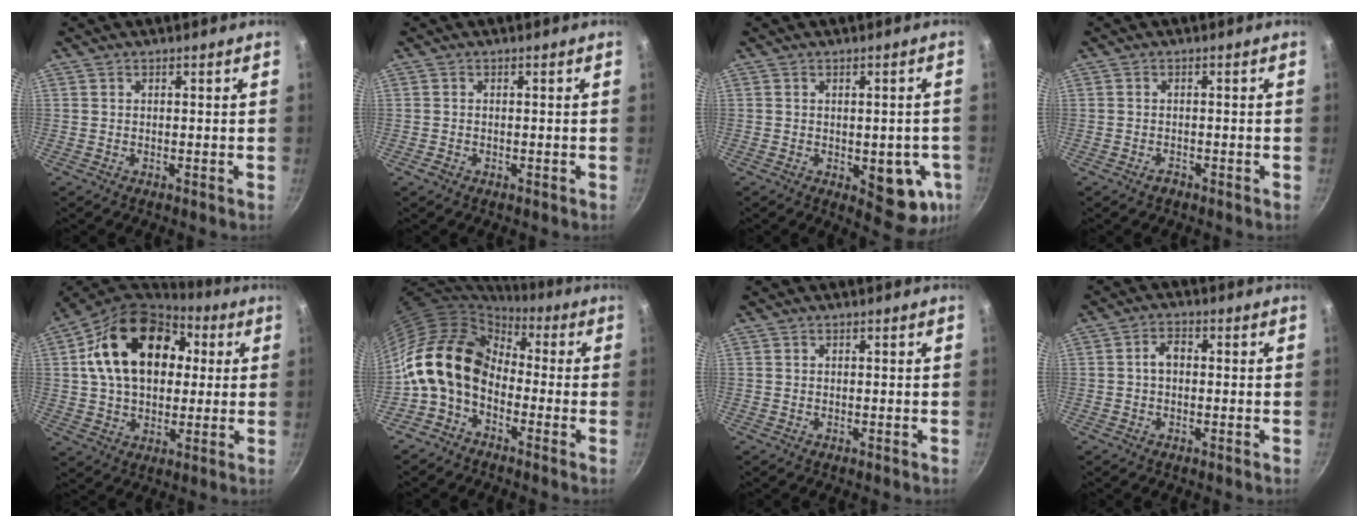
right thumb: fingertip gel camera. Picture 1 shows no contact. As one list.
[{"total": 1.1, "force": [-0.6, 0.8, 0.5], "torque": [-0.011, 0.001, -0.010]}, {"total": 10.6, "force": [-2.5, 5.2, 8.9], "torque": [-0.067, -0.005, -0.026]}, {"total": 1.4, "force": [-1.0, 0.8, 0.5], "torque": [-0.008, 0.011, -0.017]}, {"total": 21.7, "force": [4.9, 14.9, 14.9], "torque": [-0.228, 0.020, 0.070]}, {"total": 14.5, "force": [-1.2, 10.6, 9.7], "torque": [-0.167, 0.038, -0.046]}, {"total": 0.0}, {"total": 3.2, "force": [-0.1, 2.2, 2.3], "torque": [-0.036, 0.013, -0.007]}]